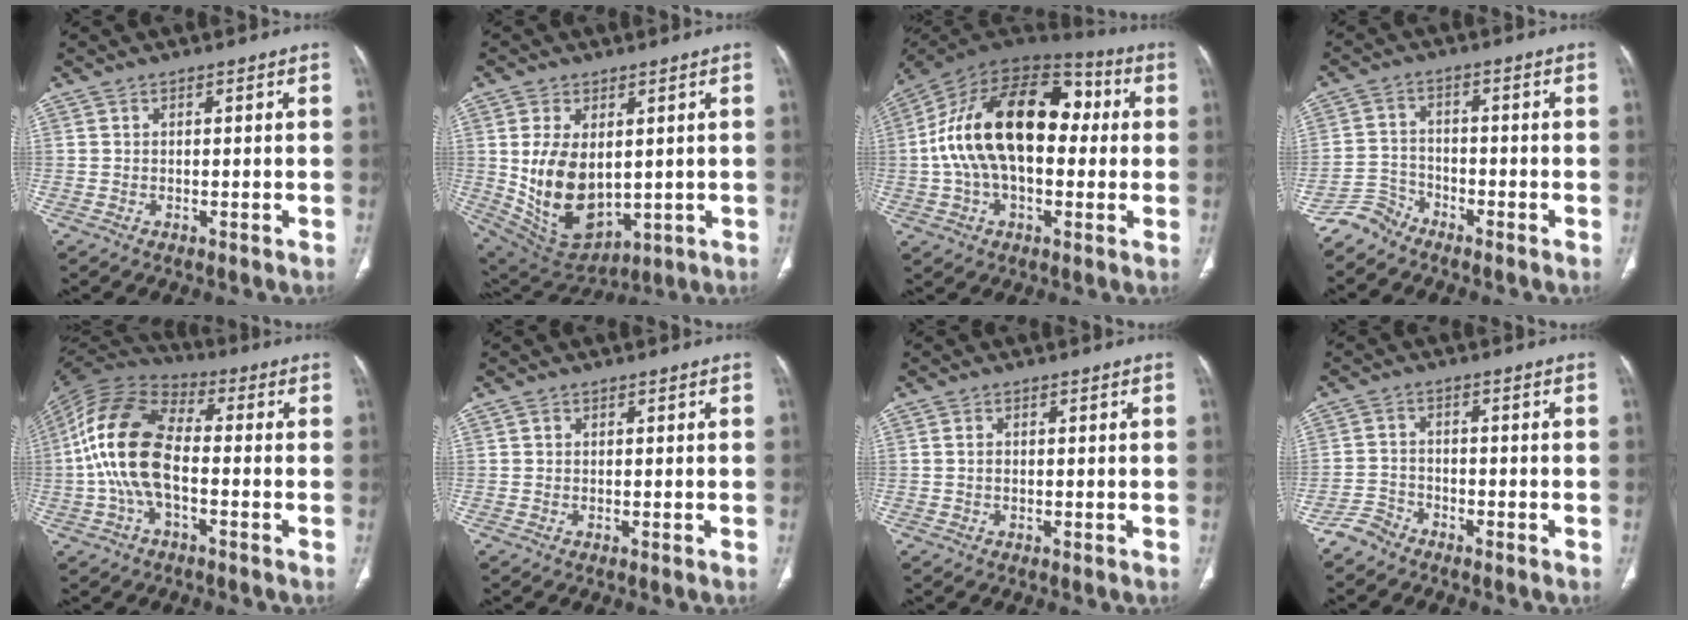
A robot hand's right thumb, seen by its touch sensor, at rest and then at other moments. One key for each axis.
{"total": 14.9, "fx": 1.0, "fy": 9.3, "fz": 11.6, "tx": -0.194, "ty": -0.016, "tz": 0.051}
{"total": 24.8, "fx": 2.1, "fy": 14.4, "fz": 20.1, "tx": -0.345, "ty": 0.040, "tz": 0.026}
{"total": 4.2, "fx": -3.9, "fy": 1.5, "fz": -0.4, "tx": 0.010, "ty": 0.019, "tz": -0.084}
{"total": 16.1, "fx": -1.6, "fy": 8.7, "fz": 13.4, "tx": -0.273, "ty": 0.034, "tz": -0.038}
{"total": 0.6, "fx": 0.3, "fy": 0.5, "fz": 0.1, "tx": 0.001, "ty": 0.000, "tz": 0.005}
{"total": 0.9, "fx": 0.1, "fy": 0.6, "fz": 0.6, "tx": -0.013, "ty": 0.003, "tz": 0.001}
{"total": 3.1, "fx": -2.8, "fy": 1.4, "fz": 0.0, "tx": 0.001, "ty": 0.006, "tz": -0.061}